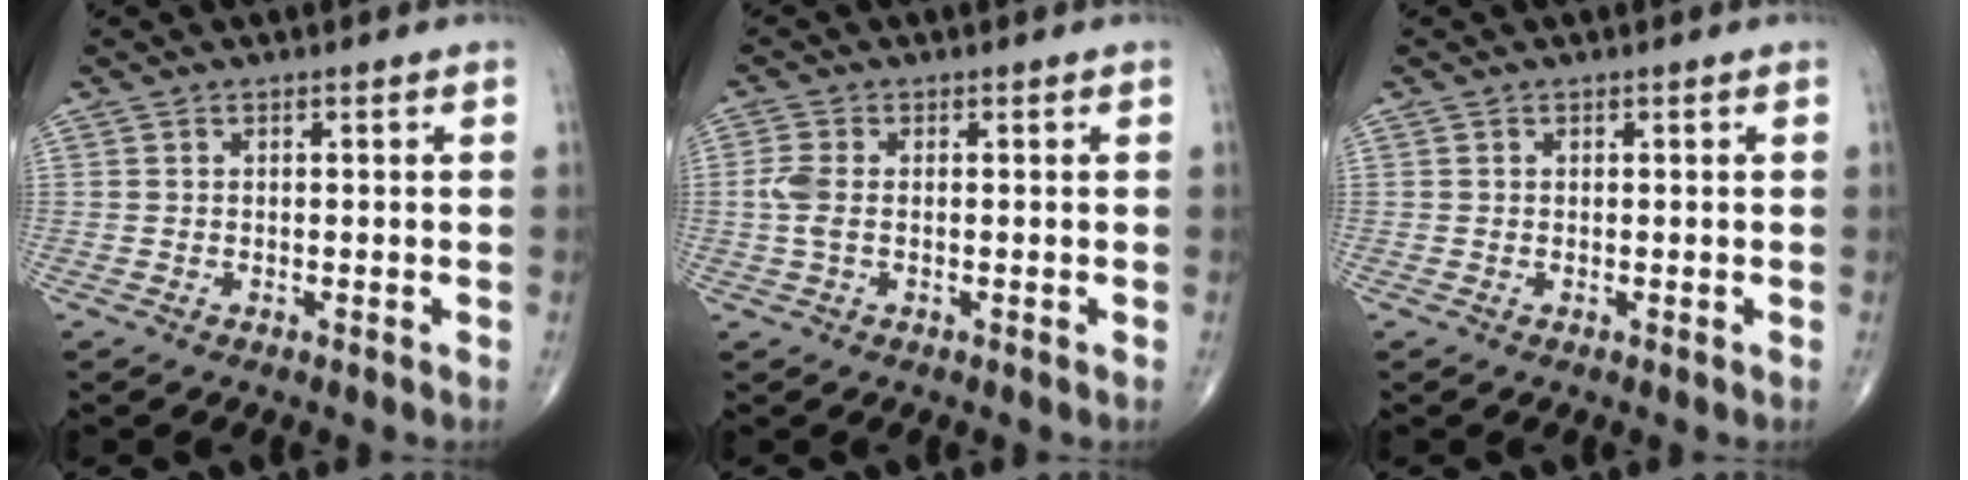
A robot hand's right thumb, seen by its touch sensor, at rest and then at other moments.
{"total": 3.4, "force": [-0.2, 1.8, 2.9], "torque": [-0.084, 0.005, -0.005]}
{"total": 0.0}